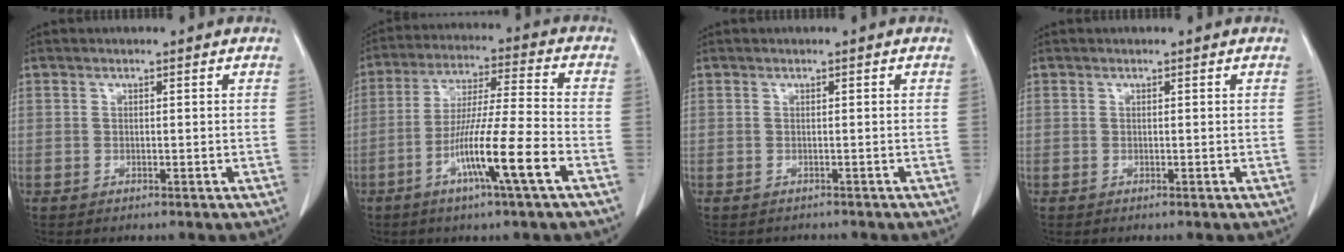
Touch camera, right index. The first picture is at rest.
{"total": 12.5, "force": [-5.5, -0.8, 11.2], "torque": [-0.207, -0.010, -0.102]}
{"total": 1.6, "force": [-1.3, 0.8, 0.0], "torque": [-0.002, -0.001, -0.019]}
{"total": 0.0}